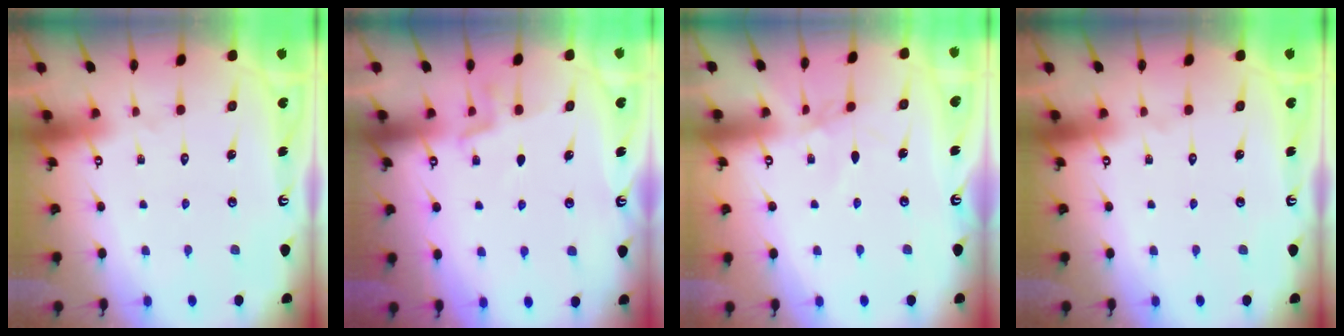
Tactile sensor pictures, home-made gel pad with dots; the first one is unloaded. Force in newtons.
{"total": 5.3, "press": 5.1, "slide": 1.3}
{"total": 1.8, "press": 1.7, "slide": 0.4}
{"total": 0.0}